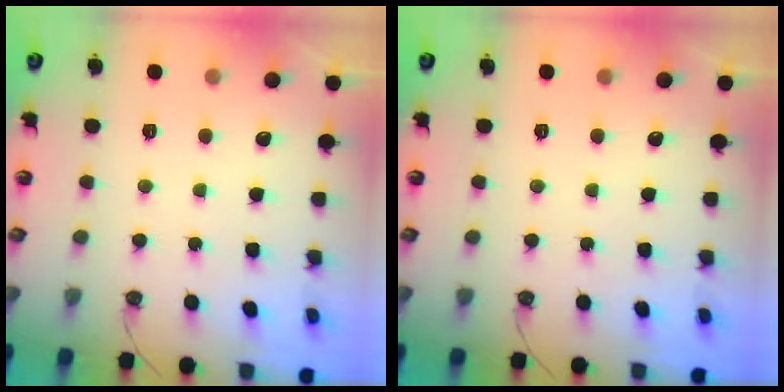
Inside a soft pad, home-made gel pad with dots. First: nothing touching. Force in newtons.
{"total": 0.0}